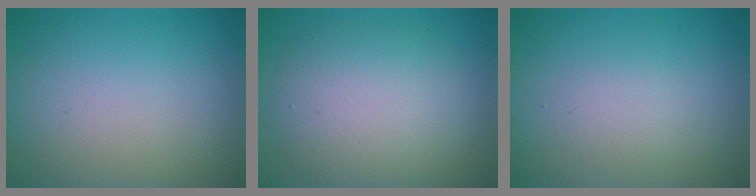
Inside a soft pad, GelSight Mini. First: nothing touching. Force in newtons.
{"total": 6.0, "press": 6.0, "slide": 0.4}
{"total": 1.4, "press": 1.4, "slide": 0.1}